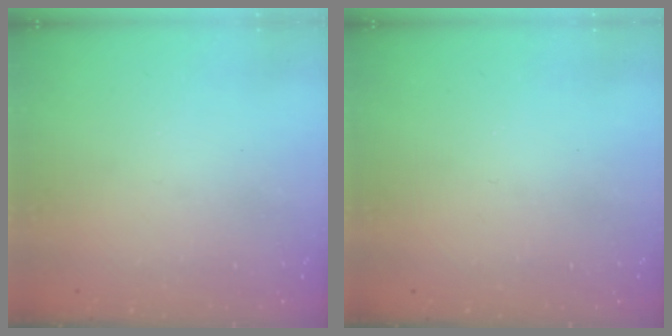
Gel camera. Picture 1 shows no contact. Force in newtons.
{"total": 0.0}